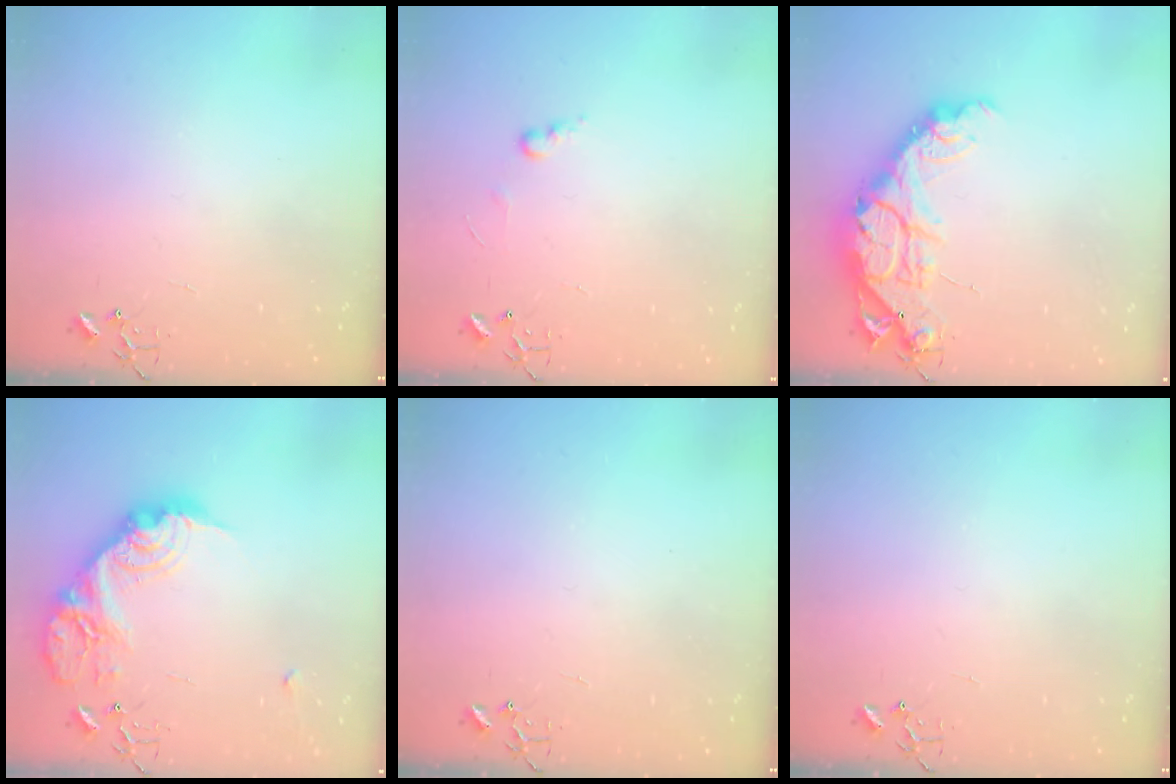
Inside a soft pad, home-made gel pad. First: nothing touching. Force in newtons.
{"total": 5.5, "press": 5.5, "slide": 0.7}
{"total": 17.5, "press": 17.5, "slide": 1.5}
{"total": 24.1, "press": 24.1, "slide": 1.4}
{"total": 0.0}
{"total": 0.0}